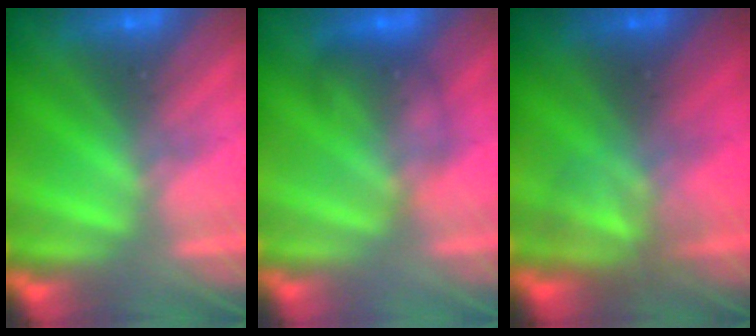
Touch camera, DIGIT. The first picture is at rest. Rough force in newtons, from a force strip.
{"total": 1.7}
{"total": 2.9}